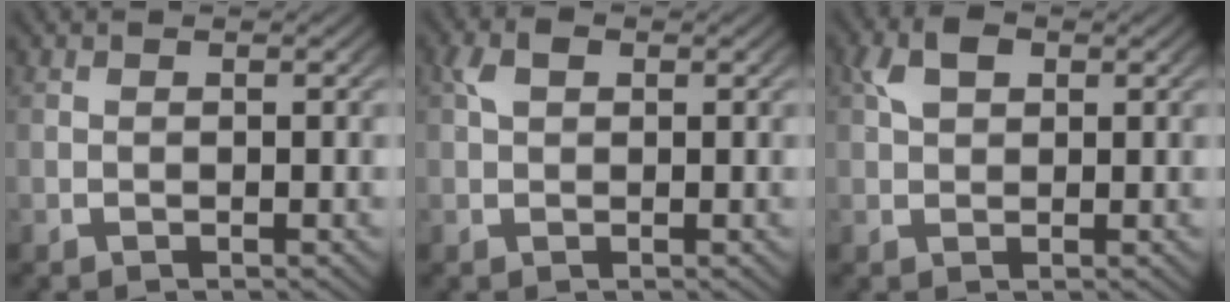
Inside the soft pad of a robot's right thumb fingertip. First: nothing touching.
{"total": 2.2, "force": [0.9, 1.4, 1.4], "torque": [-0.032, 0.000, 0.018]}
{"total": 3.1, "force": [1.3, 2.0, 2.0], "torque": [-0.041, 0.001, 0.029]}